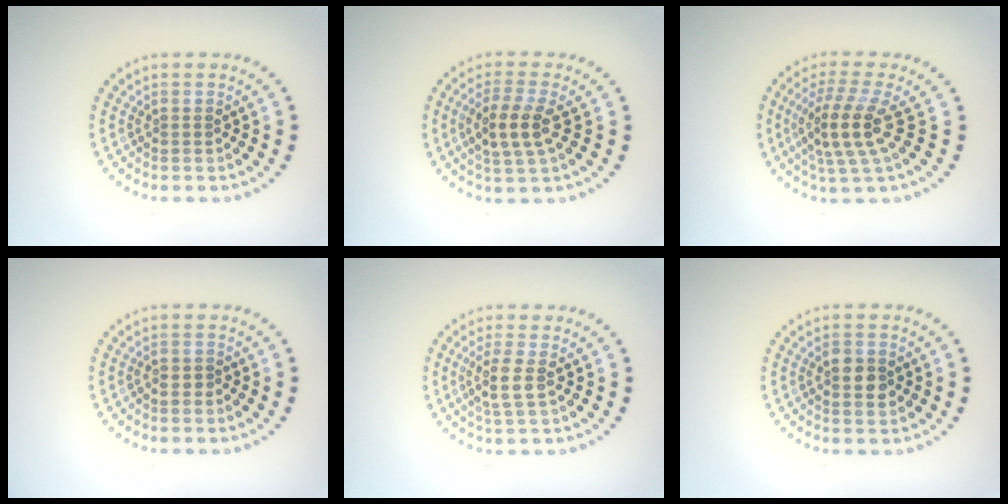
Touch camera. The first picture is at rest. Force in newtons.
{"total": 3.5, "press": 3.3, "slide": 1.4}
{"total": 4.2, "press": 3.5, "slide": 2.3}
{"total": 0.5, "press": 0.4, "slide": 0.4}
{"total": 2.4, "press": 2.0, "slide": 1.3}
{"total": 2.0, "press": 2.0, "slide": 0.1}